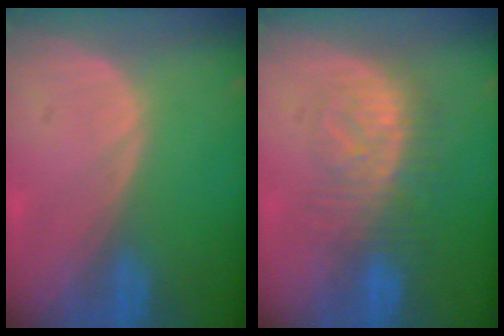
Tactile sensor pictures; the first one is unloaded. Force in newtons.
{"total": 8.2, "press": 7.6, "slide": 2.9}